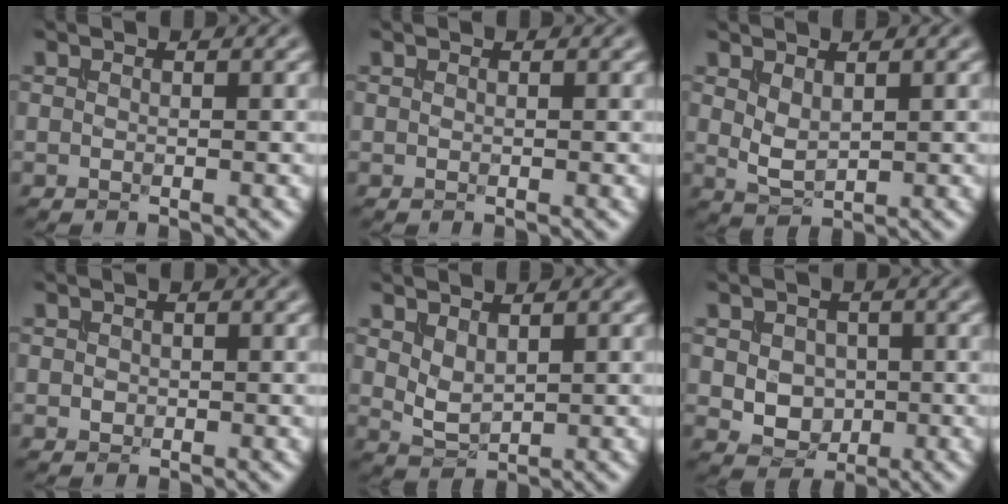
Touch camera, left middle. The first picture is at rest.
{"total": 0.0}
{"total": 2.1, "force": [0.7, 1.2, 1.6], "torque": [-0.038, -0.004, 0.021]}
{"total": 0.7, "force": [-0.1, 0.6, 0.2], "torque": [-0.005, -0.001, -0.002]}
{"total": 2.0, "force": [0.9, 1.2, 1.5], "torque": [-0.035, -0.005, 0.024]}
{"total": 3.8, "force": [-0.1, 3.1, 2.2], "torque": [-0.036, -0.002, -0.002]}